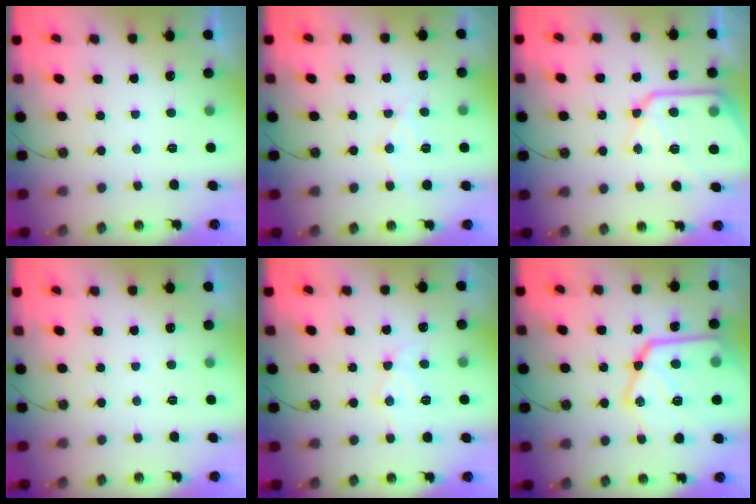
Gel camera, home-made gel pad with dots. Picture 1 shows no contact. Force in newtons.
{"total": 9.1, "press": 9.1, "slide": 0.6}
{"total": 15.7, "press": 15.6, "slide": 1.3}
{"total": 2.6, "press": 2.6, "slide": 0.5}
{"total": 11.0, "press": 11.0, "slide": 0.8}
{"total": 24.8, "press": 24.7, "slide": 2.6}